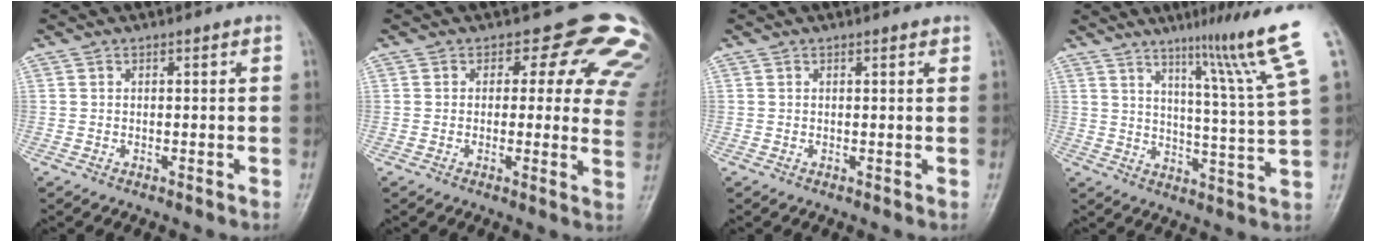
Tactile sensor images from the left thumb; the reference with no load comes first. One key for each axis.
{"total": 13.8, "fx": 8.5, "fy": 7.6, "fz": 7.7, "tx": -0.022, "ty": -0.030, "tz": 0.063}
{"total": 0.9, "fx": 0.6, "fy": 0.2, "fz": 0.6, "tx": -0.008, "ty": -0.002, "tz": 0.007}
{"total": 14.5, "fx": 8.5, "fy": -1.7, "fz": 11.6, "tx": -0.164, "ty": -0.059, "tz": 0.123}